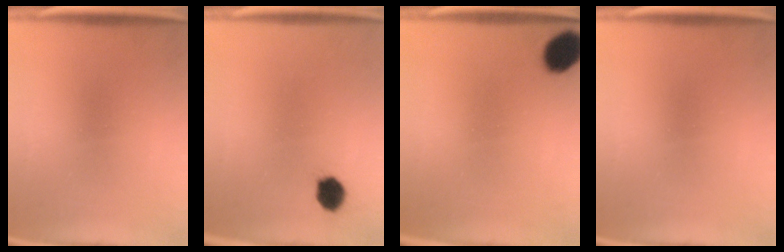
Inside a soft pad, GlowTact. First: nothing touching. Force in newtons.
{"total": 4.3}
{"total": 8.0}
{"total": 0.0}